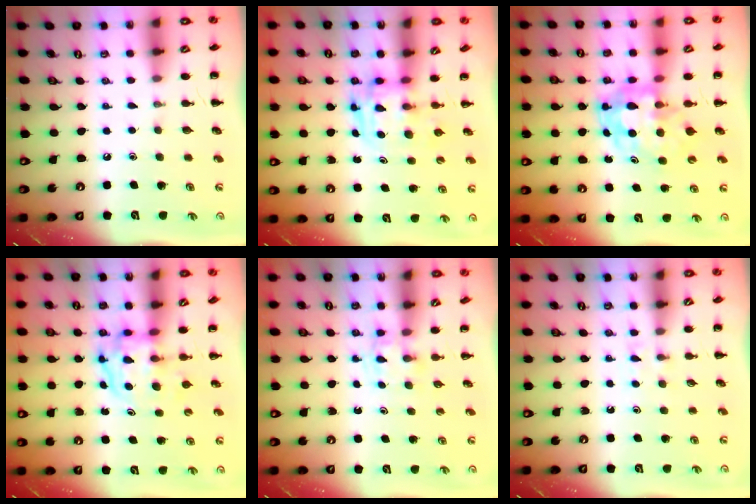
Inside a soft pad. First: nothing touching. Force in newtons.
{"total": 3.3, "press": 3.3, "slide": 0.5}
{"total": 5.2, "press": 5.0, "slide": 1.3}
{"total": 3.8, "press": 3.7, "slide": 0.6}
{"total": 1.7, "press": 1.4, "slide": 0.9}
{"total": 2.8, "press": 2.5, "slide": 1.1}